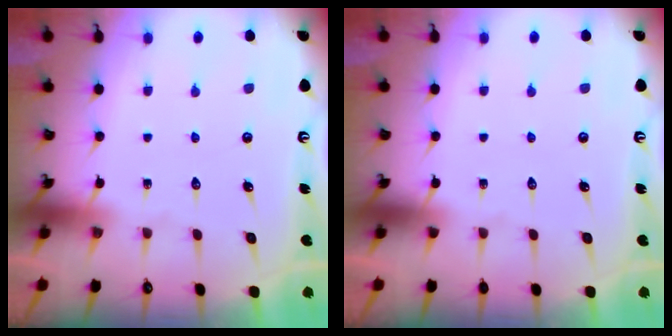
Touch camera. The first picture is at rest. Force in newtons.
{"total": 0.0}